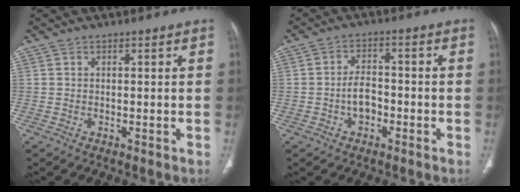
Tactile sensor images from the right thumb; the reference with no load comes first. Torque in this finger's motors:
{"motor_torque": [0.85, 0.59, 0.60, -0.33, 0.12]}